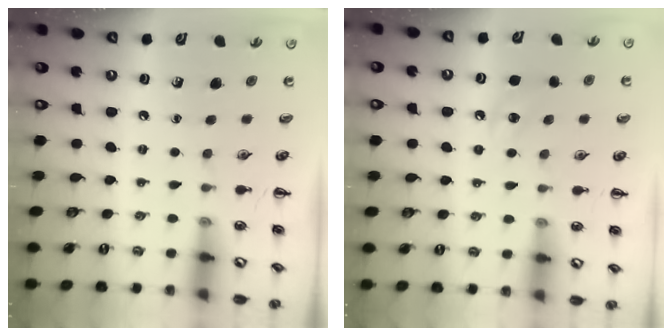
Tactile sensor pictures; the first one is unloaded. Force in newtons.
{"total": 5.5, "press": 5.3, "slide": 1.6}